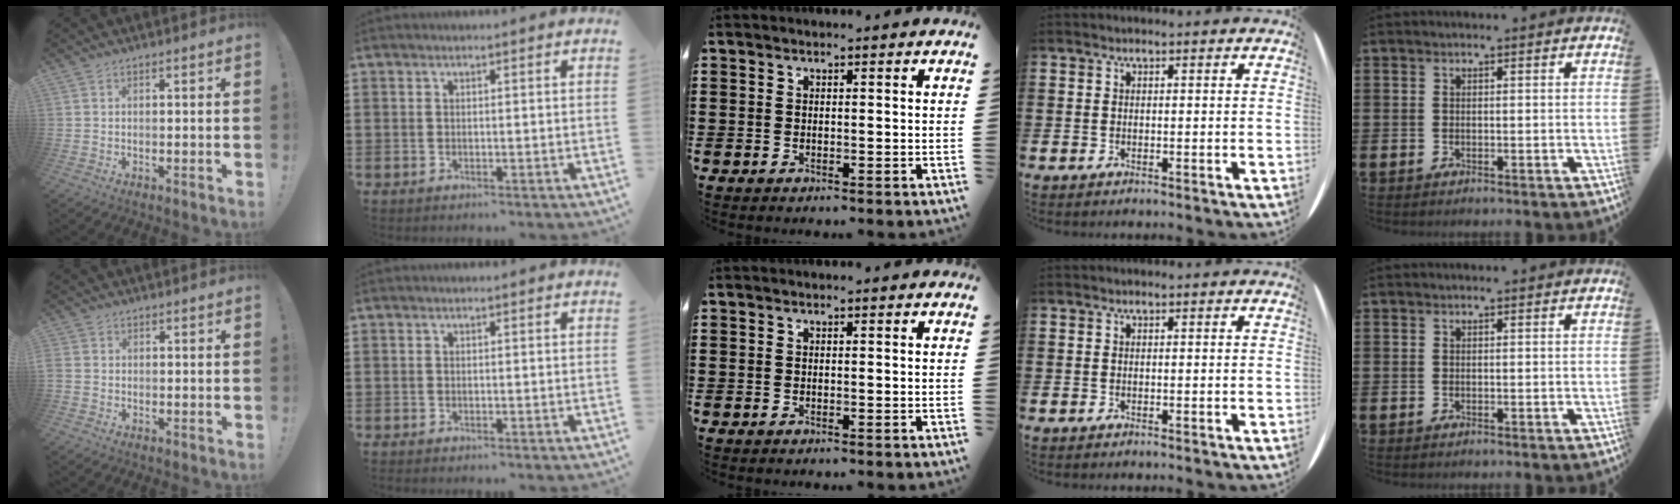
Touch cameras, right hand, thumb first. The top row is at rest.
{"thumb": {"total": 1.9, "force": [-0.6, 1.6, 0.8], "torque": [-0.013, 0.006, -0.010]}}